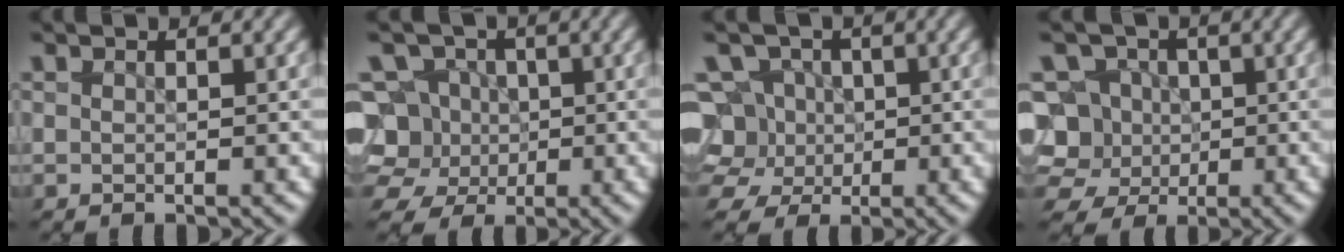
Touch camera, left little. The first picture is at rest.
{"total": 8.2, "force": [0.4, 7.5, 3.4], "torque": [-0.064, 0.034, -0.033]}
{"total": 8.5, "force": [0.9, 7.5, 3.9], "torque": [-0.061, 0.034, -0.028]}
{"total": 6.6, "force": [0.5, 6.1, 2.6], "torque": [-0.044, 0.036, -0.021]}